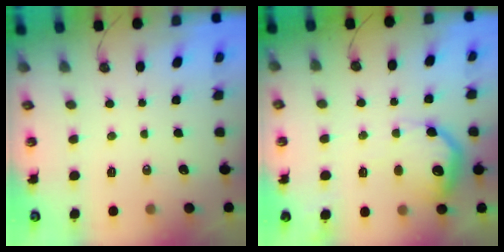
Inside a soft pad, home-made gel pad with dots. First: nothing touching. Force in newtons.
{"total": 14.6, "press": 14.5, "slide": 0.8}